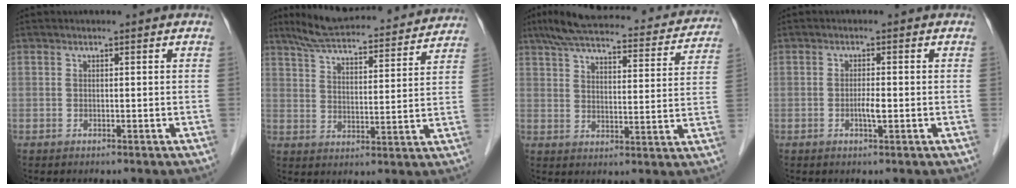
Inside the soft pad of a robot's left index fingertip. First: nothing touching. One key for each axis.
{"total": 21.7, "fx": 19.9, "fy": 3.6, "fz": 8.1, "tx": -0.126, "ty": 0.018, "tz": 0.272}
{"total": 25.5, "fx": 22.4, "fy": 5.8, "fz": 10.7, "tx": -0.167, "ty": 0.017, "tz": 0.283}
{"total": 1.8, "fx": -0.6, "fy": 0.2, "fz": 1.7, "tx": -0.034, "ty": -0.001, "tz": -0.010}